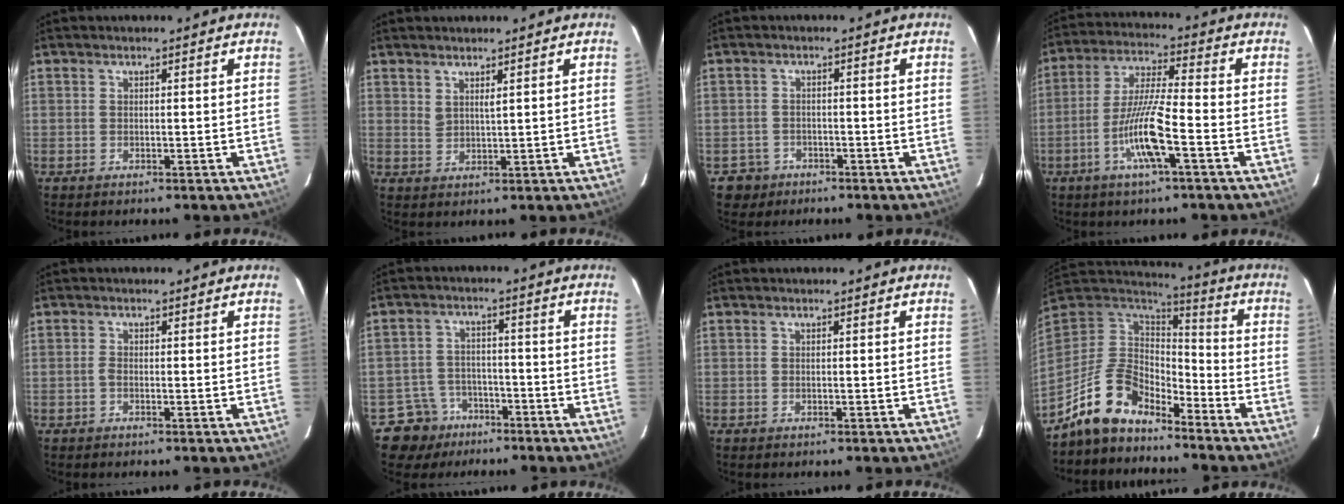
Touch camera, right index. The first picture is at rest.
{"total": 2.1, "force": [1.4, 0.2, 1.5], "torque": [-0.037, -0.005, 0.034]}
{"total": 3.4, "force": [-1.7, 2.9, -0.5], "torque": [0.011, 0.014, -0.027]}
{"total": 10.5, "force": [-3.9, 0.4, 9.7], "torque": [-0.193, -0.003, -0.077]}
{"total": 0.7, "force": [-0.3, 0.2, 0.6], "torque": [-0.014, 0.001, -0.006]}
{"total": 6.5, "force": [-4.1, 5.0, -0.2], "torque": [0.008, 0.011, -0.066]}
{"total": 0.0}
{"total": 11.3, "force": [-9.0, 5.0, 4.6], "torque": [-0.099, 0.035, -0.173]}